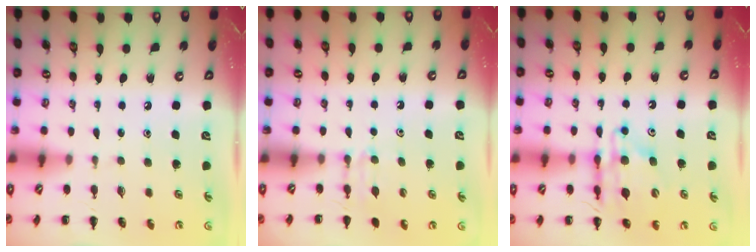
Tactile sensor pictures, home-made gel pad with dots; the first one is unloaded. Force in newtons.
{"total": 5.0, "press": 4.8, "slide": 1.3}
{"total": 12.9, "press": 12.3, "slide": 3.8}